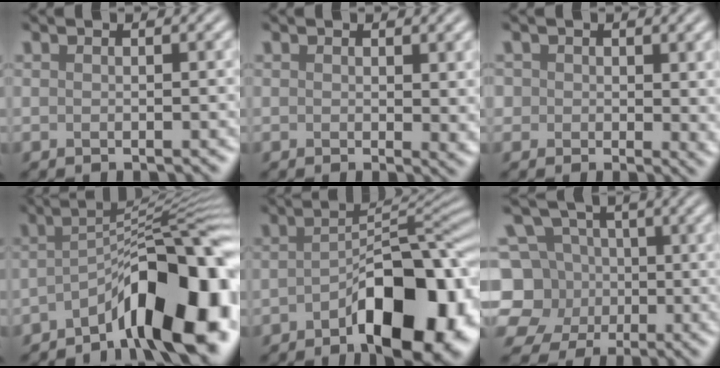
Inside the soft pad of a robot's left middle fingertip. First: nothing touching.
{"total": 2.1, "force": [0.8, 0.3, 1.9], "torque": [-0.021, -0.006, 0.017]}
{"total": 3.1, "force": [1.0, 2.2, 1.9], "torque": [-0.024, -0.006, 0.016]}
{"total": 12.3, "force": [-5.9, 3.5, 10.2], "torque": [-0.130, 0.010, -0.096]}
{"total": 12.1, "force": [-5.6, 5.0, 9.4], "torque": [-0.129, -0.002, -0.084]}
{"total": 7.6, "force": [-1.4, 7.1, 2.4], "torque": [-0.055, 0.021, -0.060]}